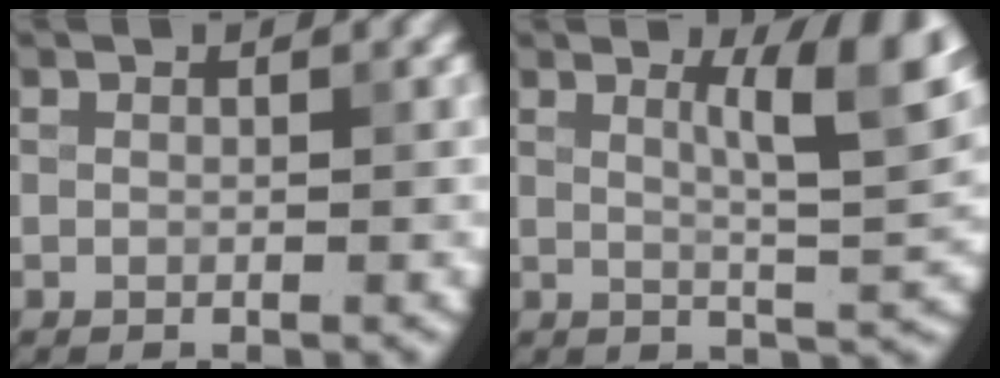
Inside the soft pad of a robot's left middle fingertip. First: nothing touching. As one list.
[{"total": 6.8, "force": [2.6, 1.5, 6.0], "torque": [-0.072, -0.001, 0.040]}]